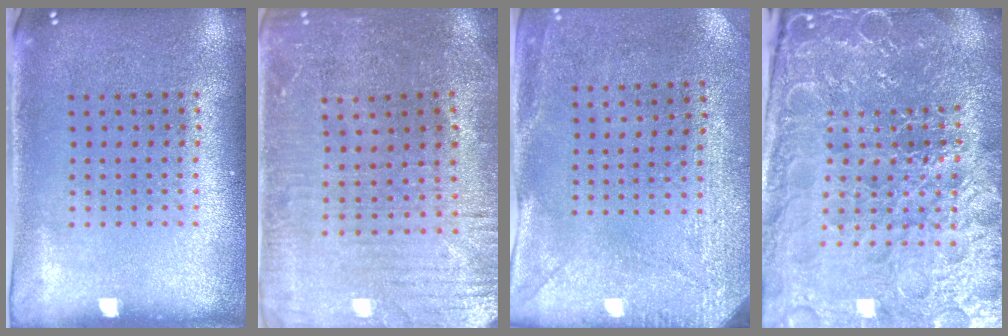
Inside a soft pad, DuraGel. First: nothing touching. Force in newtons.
{"total": 1.1, "press": 1.0, "slide": 0.4}
{"total": 2.9, "press": 2.3, "slide": 1.8}
{"total": 5.4, "press": 5.0, "slide": 1.9}